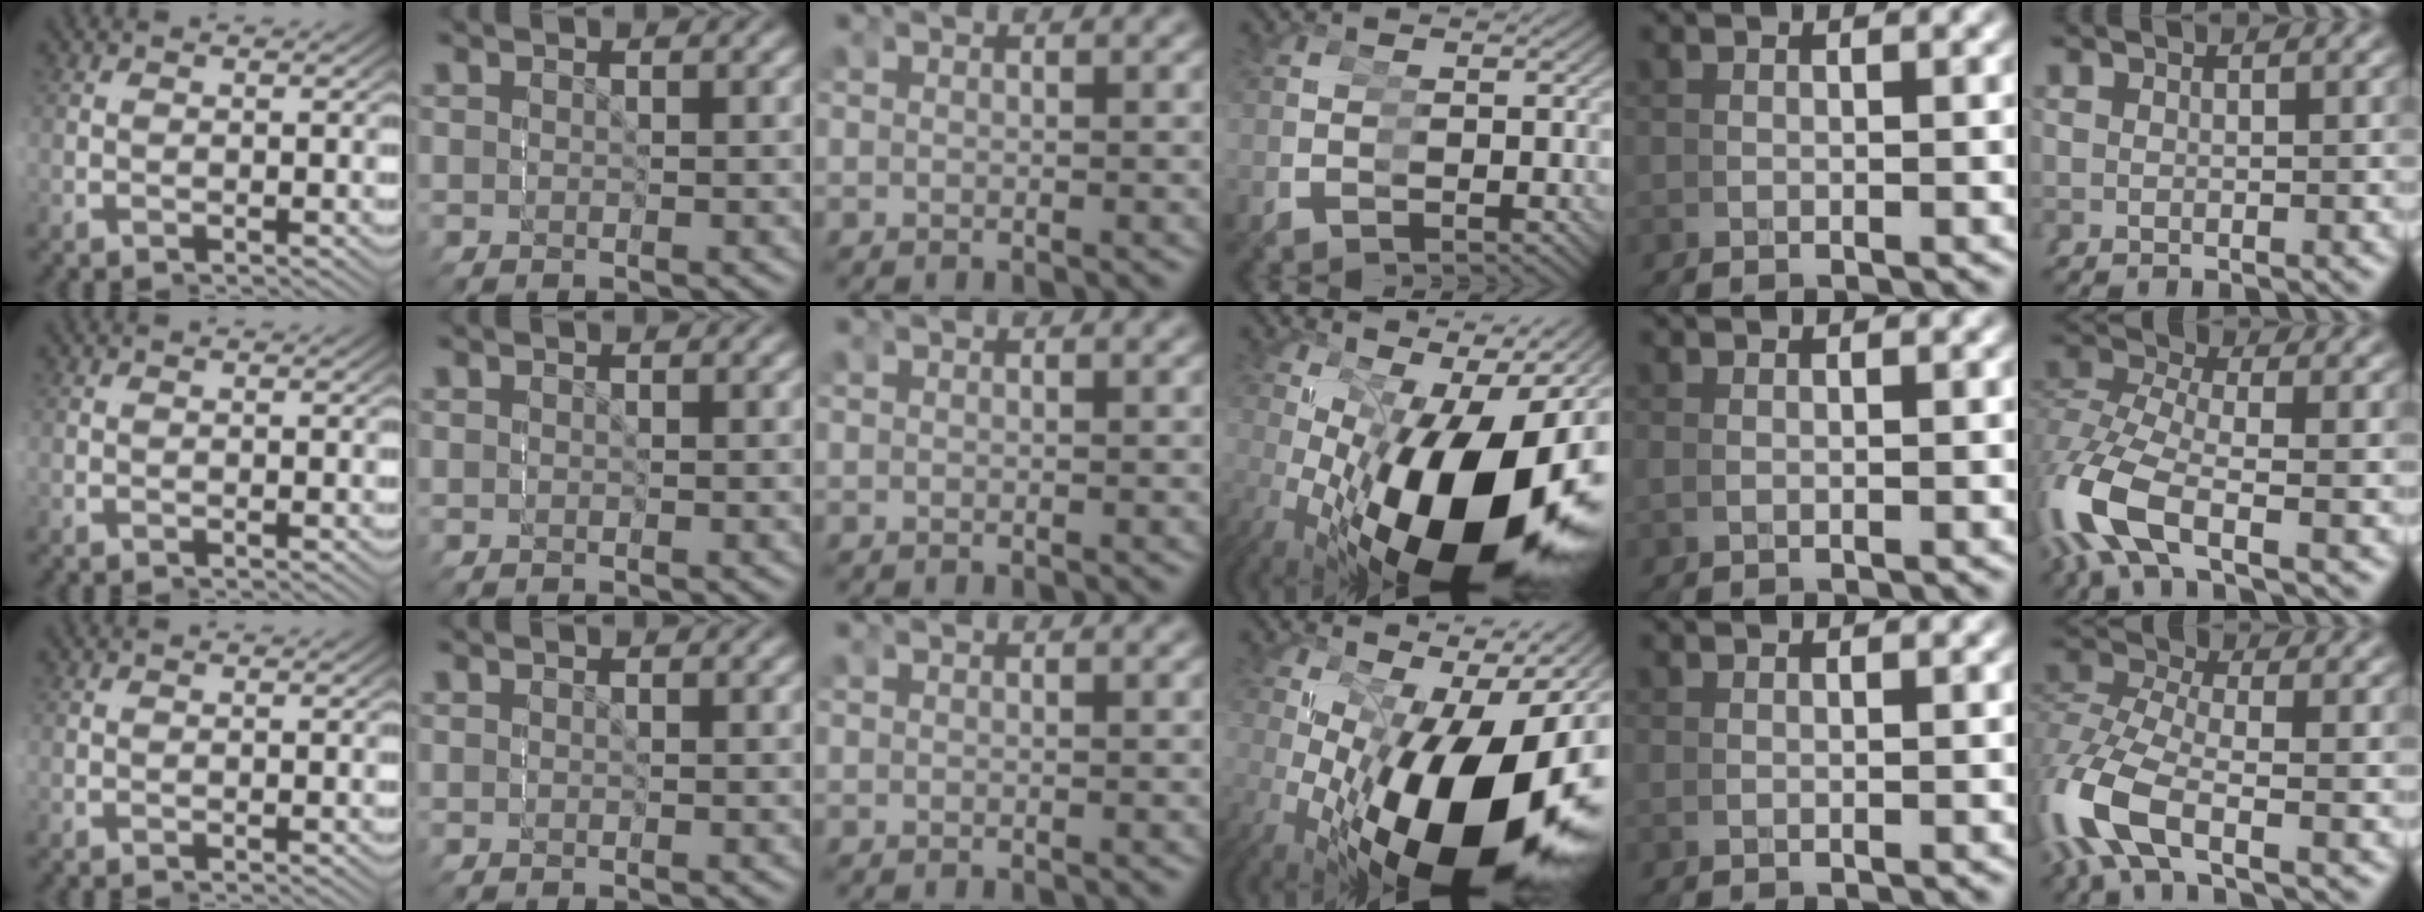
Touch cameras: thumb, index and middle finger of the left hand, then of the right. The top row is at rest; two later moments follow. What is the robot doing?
{"motion": "grasp_and_lifting", "object": "screwdriver"}